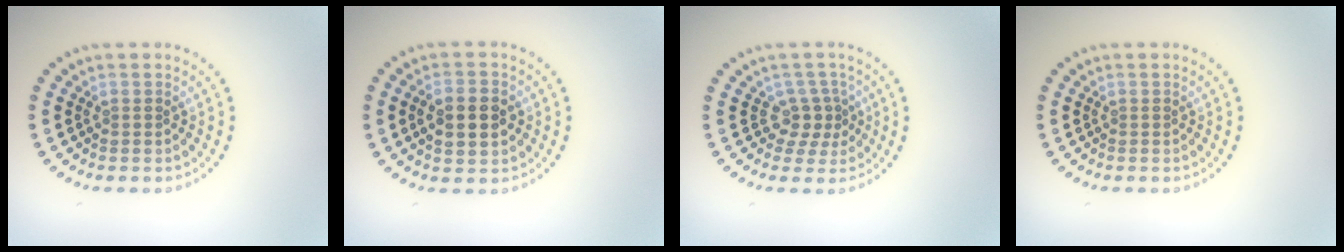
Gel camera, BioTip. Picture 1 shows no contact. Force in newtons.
{"total": 4.4, "press": 4.4, "slide": 0.2}
{"total": 2.4, "press": 1.7, "slide": 1.7}
{"total": 0.0}